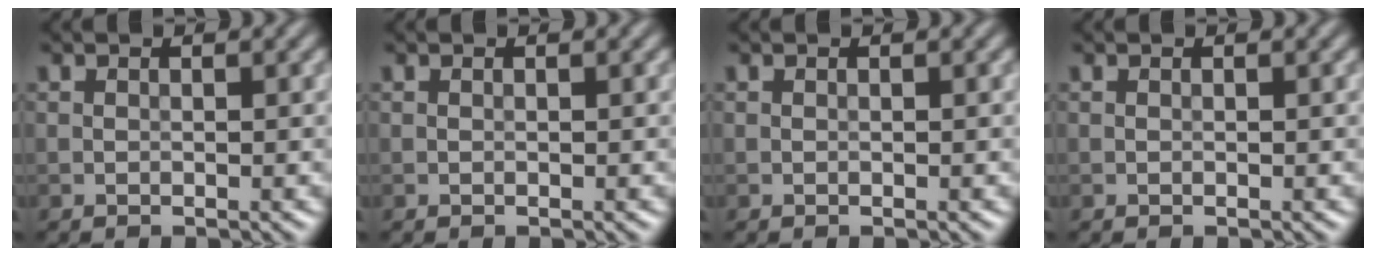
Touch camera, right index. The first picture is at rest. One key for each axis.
{"total": 0.0}
{"total": 0.0}
{"total": 0.0}